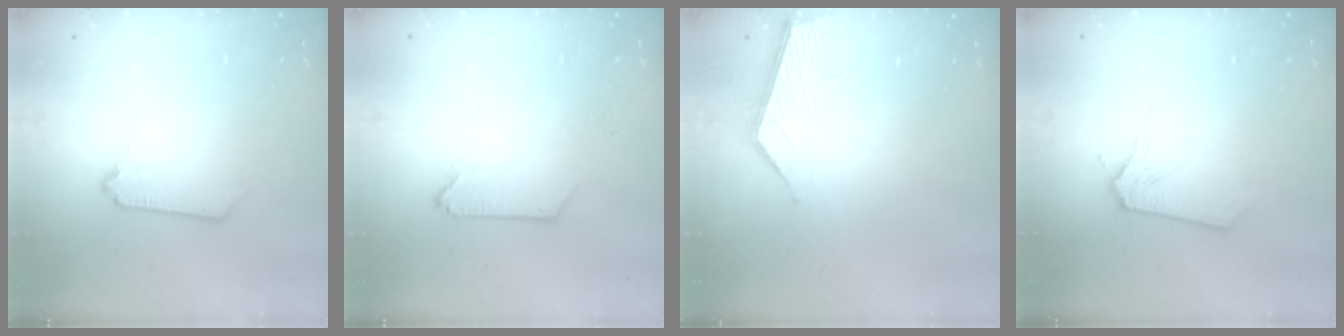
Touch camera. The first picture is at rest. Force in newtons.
{"total": 0.0}
{"total": 4.4, "press": 4.4, "slide": 0.1}
{"total": 0.0}